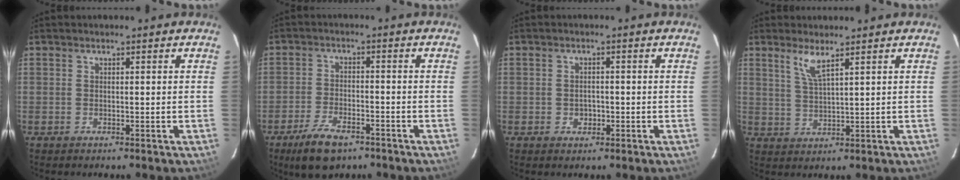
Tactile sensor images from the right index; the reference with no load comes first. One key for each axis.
{"total": 8.7, "fx": -5.9, "fy": 3.7, "fz": 5.2, "tx": -0.121, "ty": -0.008, "tz": -0.102}
{"total": 2.2, "fx": -0.6, "fy": 1.9, "fz": 0.9, "tx": -0.014, "ty": 0.003, "tz": -0.005}
{"total": 4.0, "fx": 2.7, "fy": 0.2, "fz": 3.0, "tx": -0.063, "ty": -0.005, "tz": 0.054}